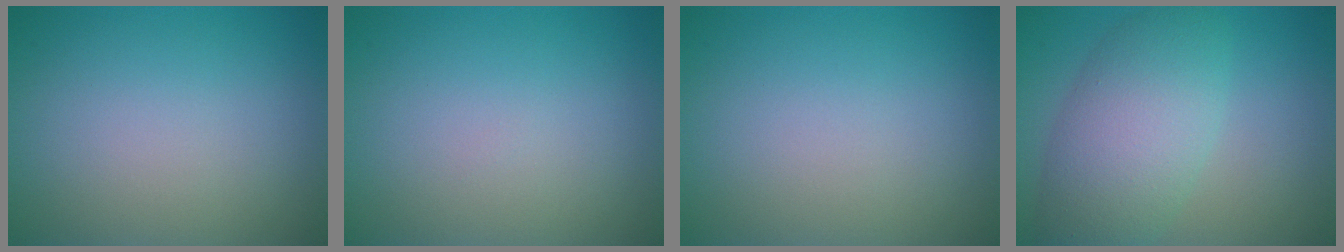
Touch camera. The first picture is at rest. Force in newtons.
{"total": 0.0}
{"total": 0.0}
{"total": 6.7, "press": 6.7, "slide": 0.3}